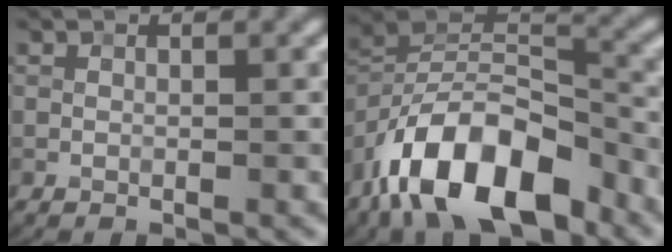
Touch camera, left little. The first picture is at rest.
{"total": 13.0, "force": [-8.4, 5.3, 8.3], "torque": [-0.140, 0.011, -0.167]}